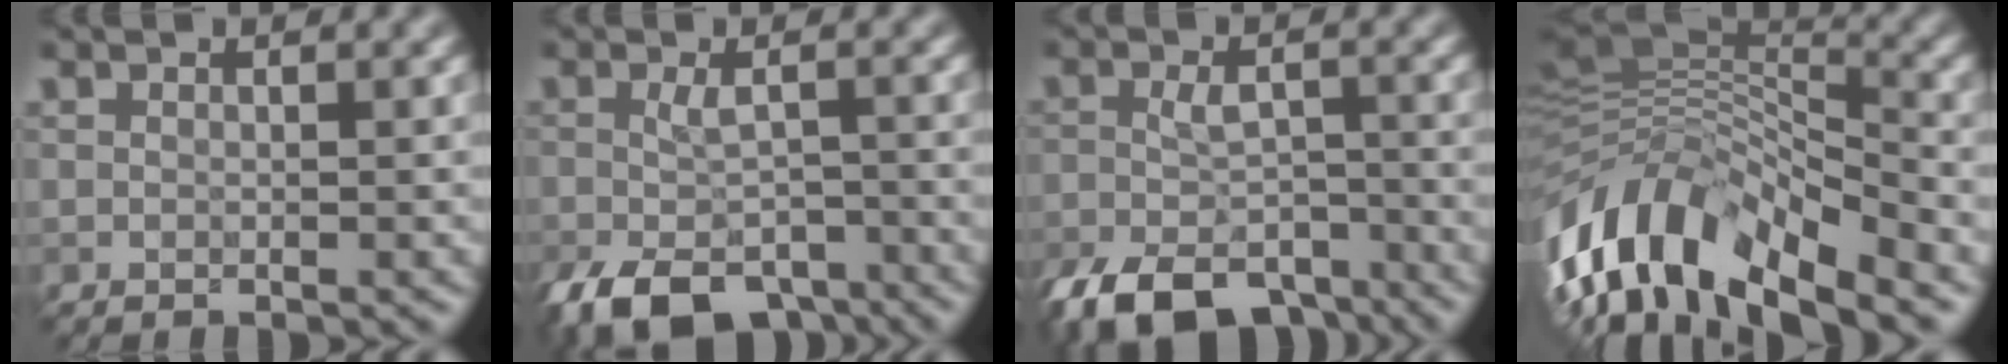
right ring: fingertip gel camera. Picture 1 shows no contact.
{"total": 6.1, "force": [-5.1, 1.8, 2.9], "torque": [-0.059, -0.014, -0.066]}
{"total": 7.6, "force": [-6.3, 2.5, 3.5], "torque": [-0.068, -0.009, -0.093]}
{"total": 11.5, "force": [-7.1, 4.4, 7.9], "torque": [-0.148, 0.026, -0.123]}